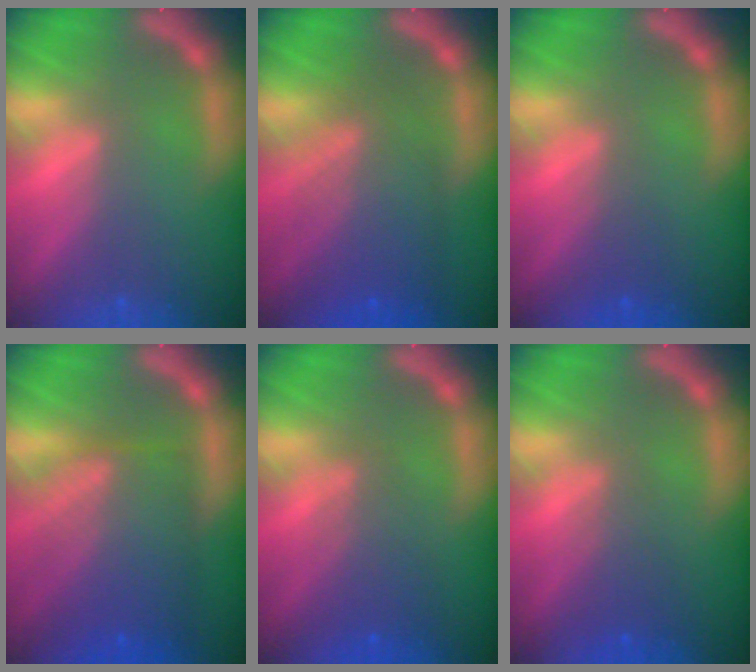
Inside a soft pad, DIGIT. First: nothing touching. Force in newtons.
{"total": 7.5}
{"total": 1.5}
{"total": 8.6}
{"total": 3.6}
{"total": 2.5}